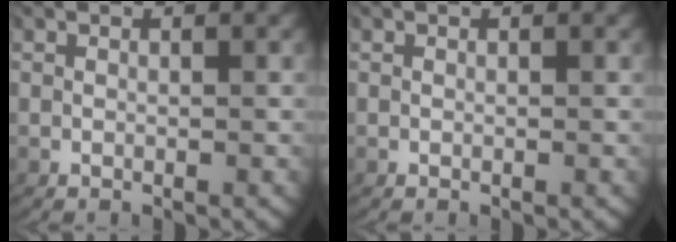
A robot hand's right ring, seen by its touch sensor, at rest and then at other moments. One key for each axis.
{"total": 0.0}